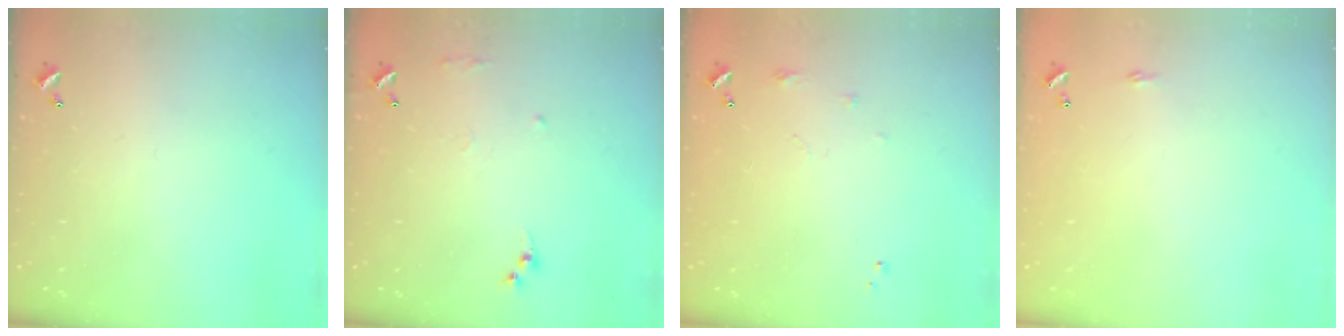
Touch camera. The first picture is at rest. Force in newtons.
{"total": 7.5, "press": 7.4, "slide": 0.8}
{"total": 5.9, "press": 5.9, "slide": 0.8}
{"total": 2.2, "press": 2.1, "slide": 0.4}